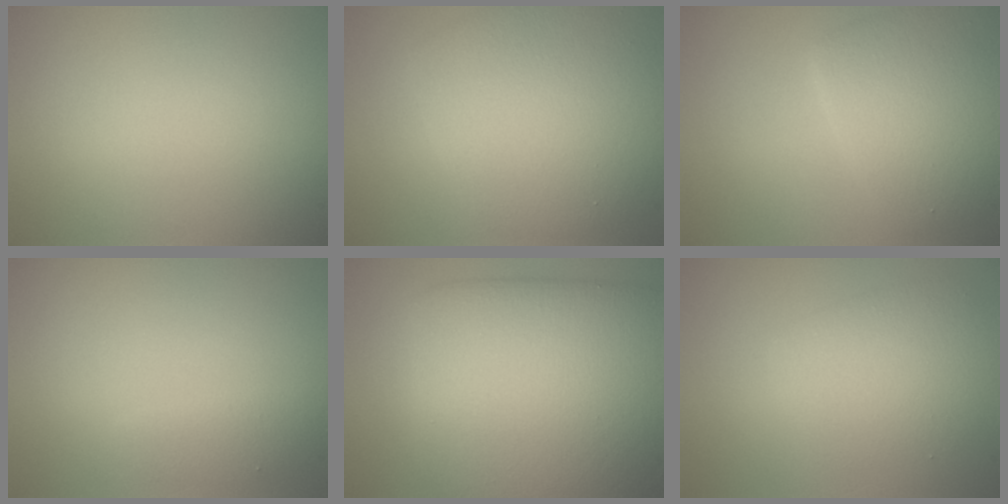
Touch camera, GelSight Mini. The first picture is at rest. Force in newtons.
{"total": 8.1, "press": 8.1, "slide": 0.4}
{"total": 5.2, "press": 5.2, "slide": 0.1}
{"total": 1.6, "press": 1.6, "slide": 0.1}
{"total": 14.1, "press": 14.1, "slide": 0.2}
{"total": 3.5, "press": 3.5, "slide": 0.1}